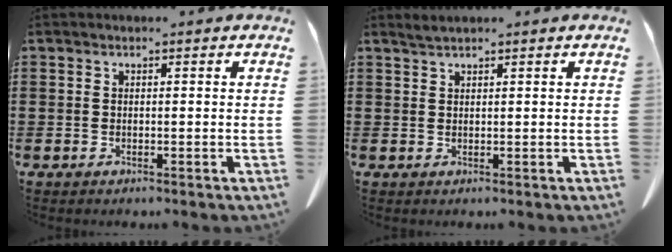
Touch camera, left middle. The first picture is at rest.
{"total": 1.1, "force": [1.0, 0.0, 0.5], "torque": [-0.012, 0.000, 0.019]}